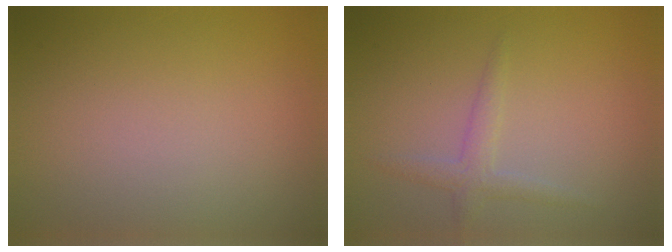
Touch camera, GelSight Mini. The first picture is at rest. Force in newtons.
{"total": 1.8, "press": 1.8, "slide": 0.0}